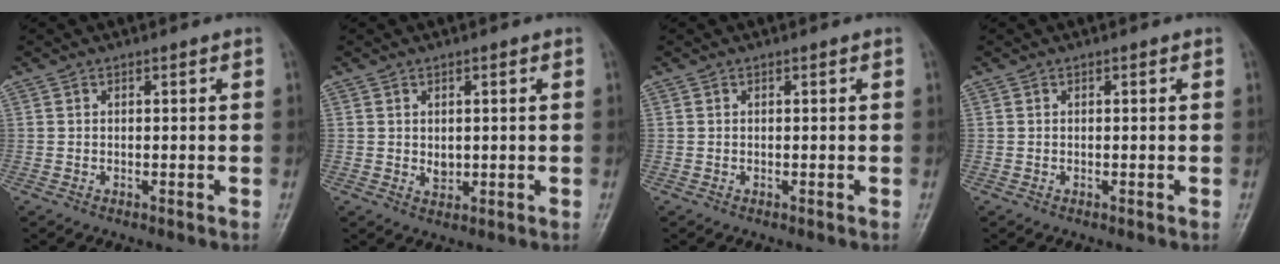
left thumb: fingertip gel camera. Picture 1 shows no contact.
{"total": 2.2, "force": [0.2, 1.7, 1.4], "torque": [-0.013, -0.005, 0.008]}
{"total": 0.0}
{"total": 0.0}